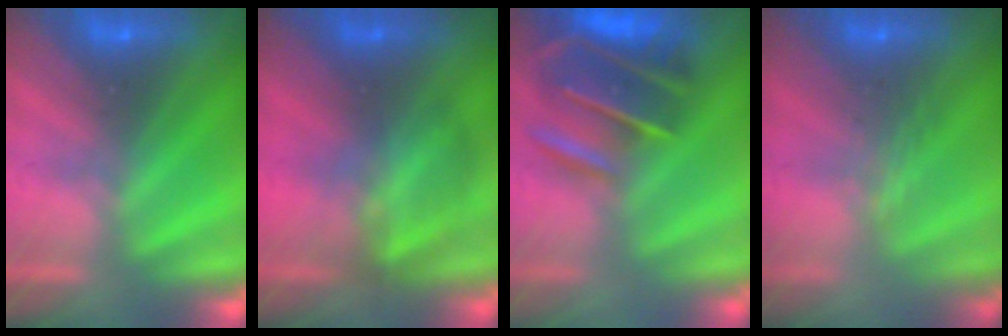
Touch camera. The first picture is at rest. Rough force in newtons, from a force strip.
{"total": 2.8}
{"total": 9.1}
{"total": 2.9}